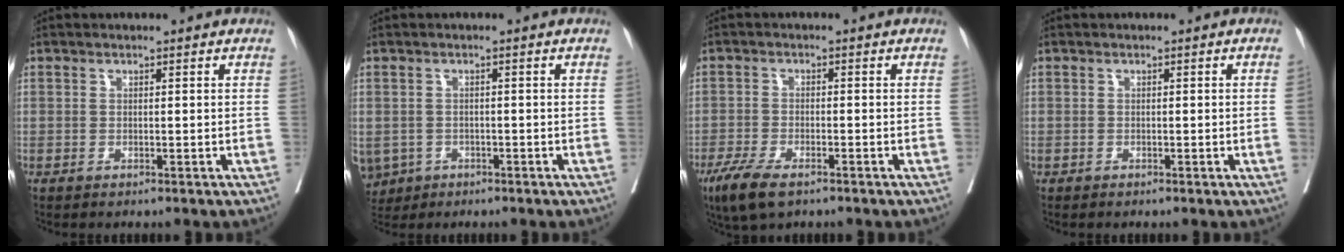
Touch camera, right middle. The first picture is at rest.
{"total": 9.0, "force": [-4.1, 7.4, 3.1], "torque": [-0.097, -0.006, -0.058]}
{"total": 6.6, "force": [-4.4, 1.8, 4.5], "torque": [-0.091, -0.017, -0.075]}
{"total": 0.7, "force": [-0.1, -0.3, 0.6], "torque": [-0.009, 0.000, -0.001]}